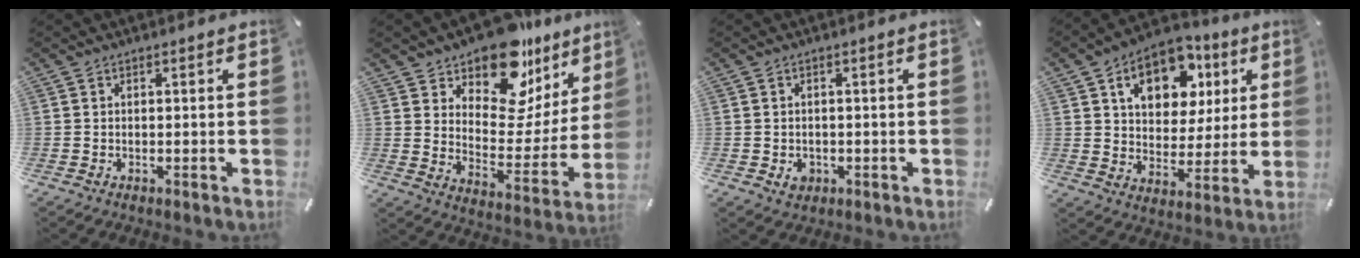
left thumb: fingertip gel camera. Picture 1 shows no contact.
{"total": 16.5, "force": [13.2, 8.1, 5.5], "torque": [-0.088, -0.122, 0.232]}
{"total": 2.7, "force": [-0.6, 2.3, 1.1], "torque": [-0.012, 0.000, -0.012]}
{"total": 14.9, "force": [7.0, 10.5, 7.9], "torque": [-0.126, -0.023, 0.127]}